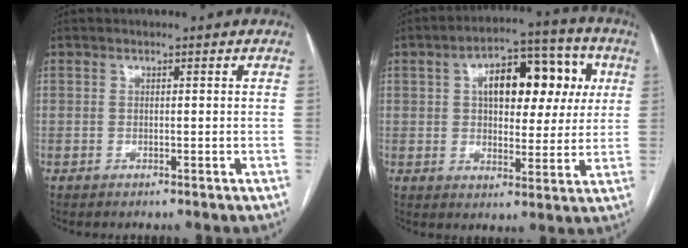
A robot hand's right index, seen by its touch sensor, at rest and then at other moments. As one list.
[{"total": 13.8, "force": [3.6, 7.1, 11.2], "torque": [-0.158, 0.040, 0.054]}]